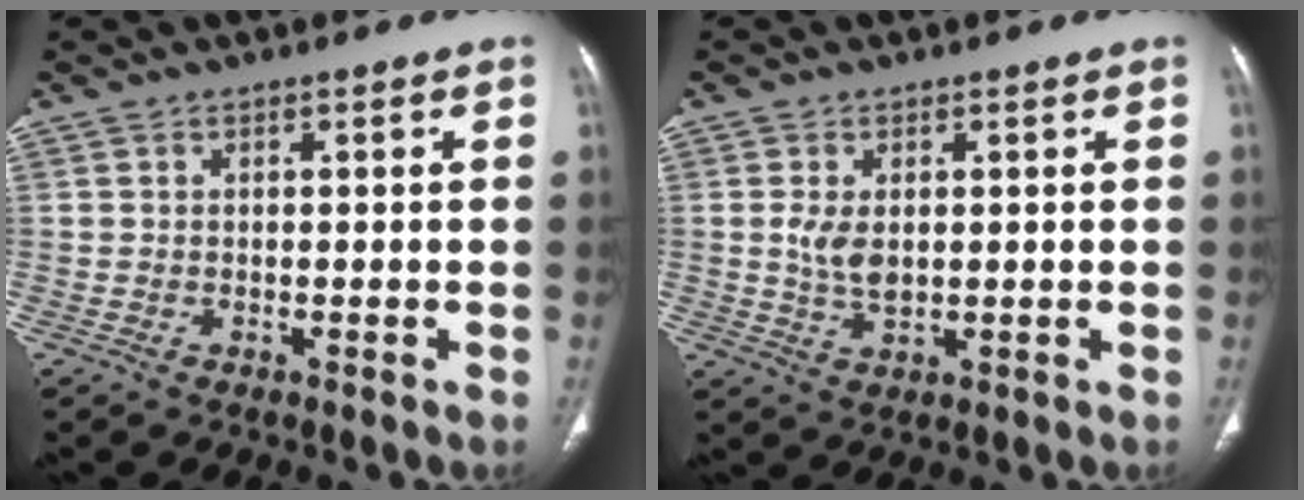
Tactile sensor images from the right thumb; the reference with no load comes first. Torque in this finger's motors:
{"motor_torque": [2.44, 2.56, -0.03, 0.03, 0.04]}